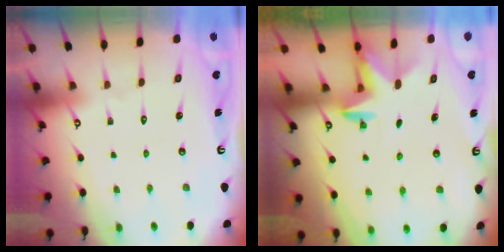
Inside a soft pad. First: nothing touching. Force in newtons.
{"total": 2.8, "press": 2.8, "slide": 0.7}